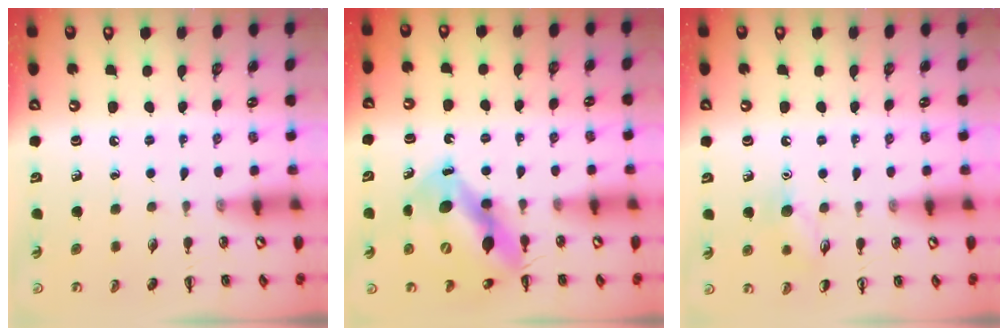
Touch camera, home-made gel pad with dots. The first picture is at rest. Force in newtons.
{"total": 11.9, "press": 11.6, "slide": 2.7}
{"total": 7.3, "press": 7.2, "slide": 1.3}